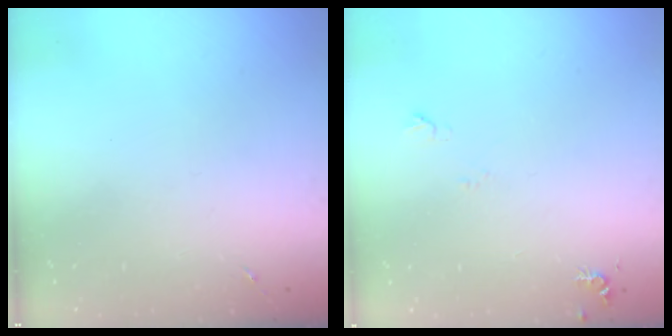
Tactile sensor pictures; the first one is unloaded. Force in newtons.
{"total": 5.5, "press": 5.5, "slide": 0.7}